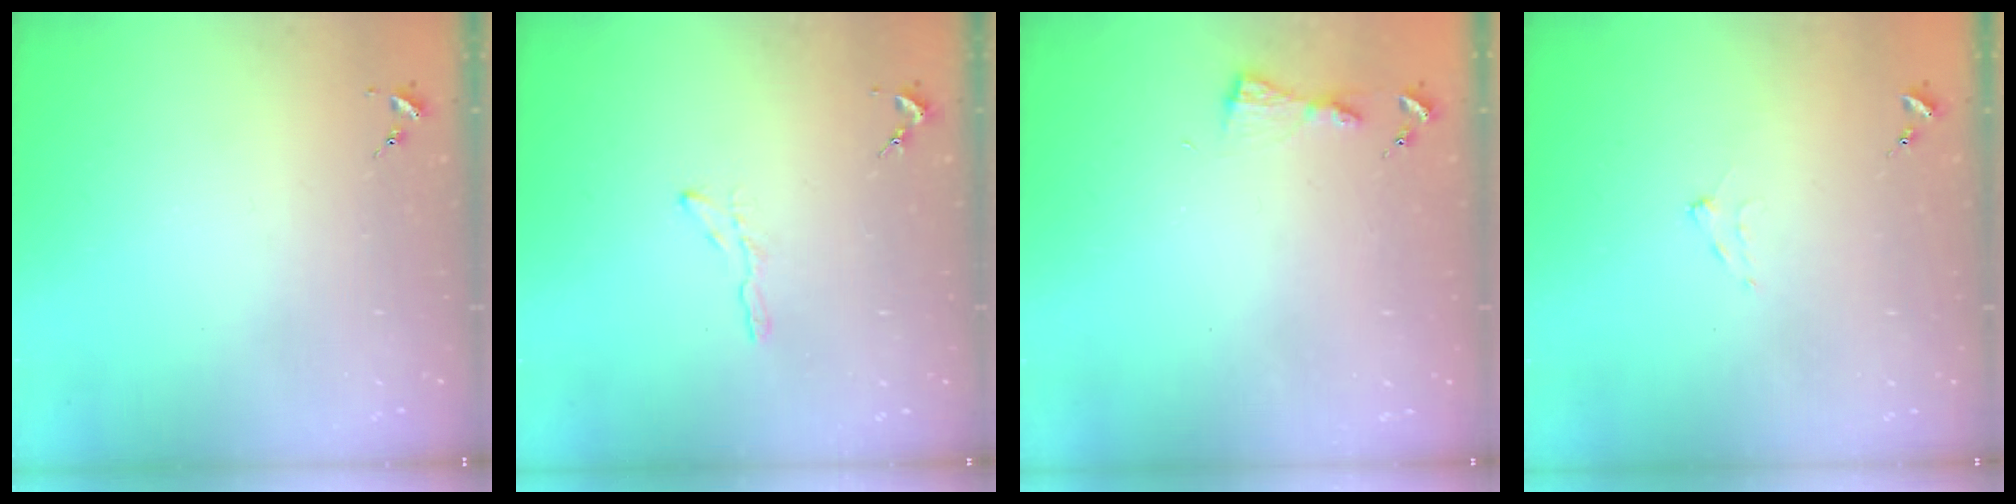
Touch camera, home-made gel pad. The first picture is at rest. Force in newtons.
{"total": 3.8, "press": 3.7, "slide": 0.4}
{"total": 3.9, "press": 3.9, "slide": 0.4}
{"total": 6.0, "press": 6.0, "slide": 0.6}